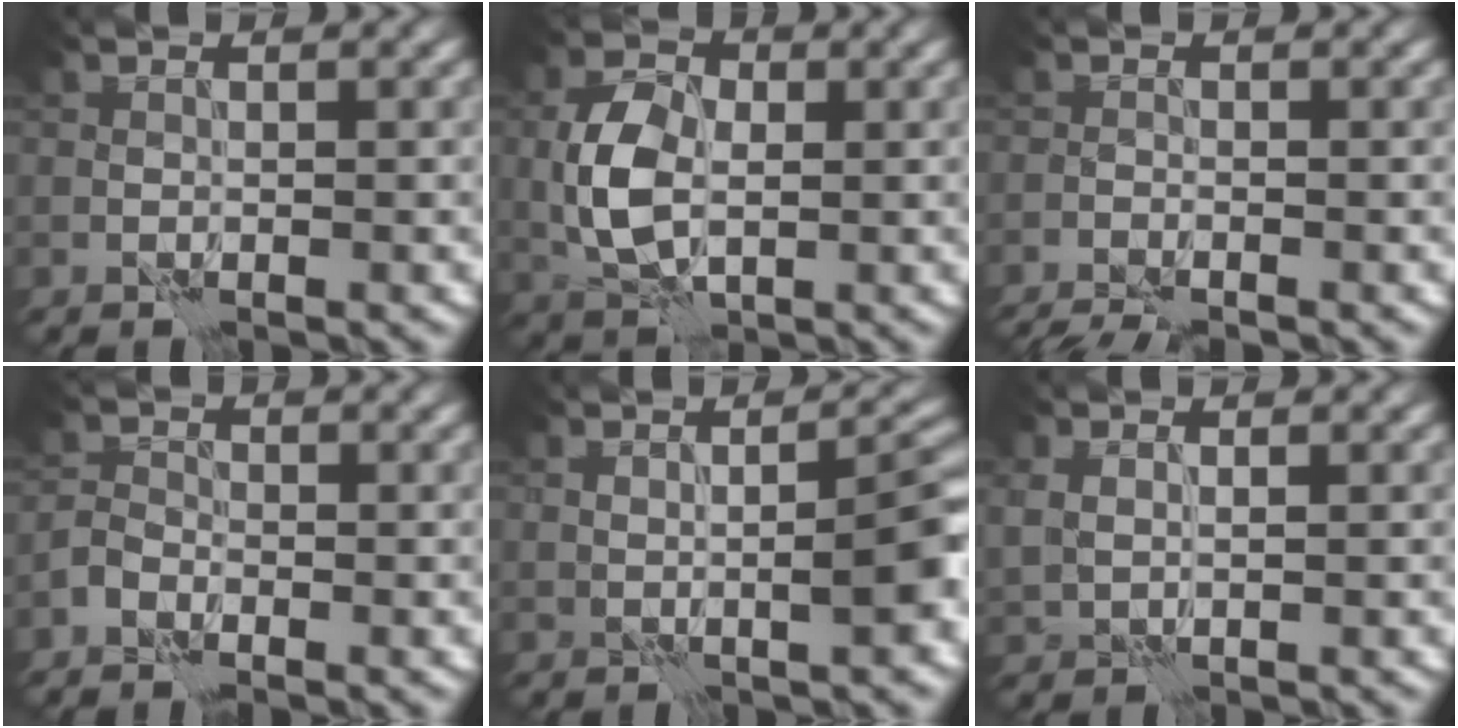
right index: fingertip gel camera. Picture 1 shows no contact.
{"total": 5.8, "force": [0.1, 3.8, 4.4], "torque": [-0.103, -0.007, 0.002]}
{"total": 3.6, "force": [-3.4, 0.3, 1.2], "torque": [-0.025, -0.017, -0.055]}
{"total": 1.2, "force": [-0.9, 0.6, 0.4], "torque": [-0.007, 0.001, -0.026]}
{"total": 3.8, "force": [-0.2, 0.7, 3.7], "torque": [-0.055, 0.003, -0.001]}
{"total": 1.6, "force": [0.8, 1.0, 0.9], "torque": [-0.022, -0.006, 0.023]}